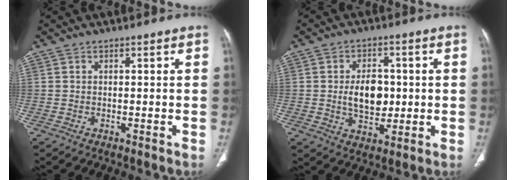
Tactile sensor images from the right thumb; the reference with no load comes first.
{"total": 8.7, "force": [0.1, 5.8, 6.5], "torque": [-0.080, 0.000, 0.006]}